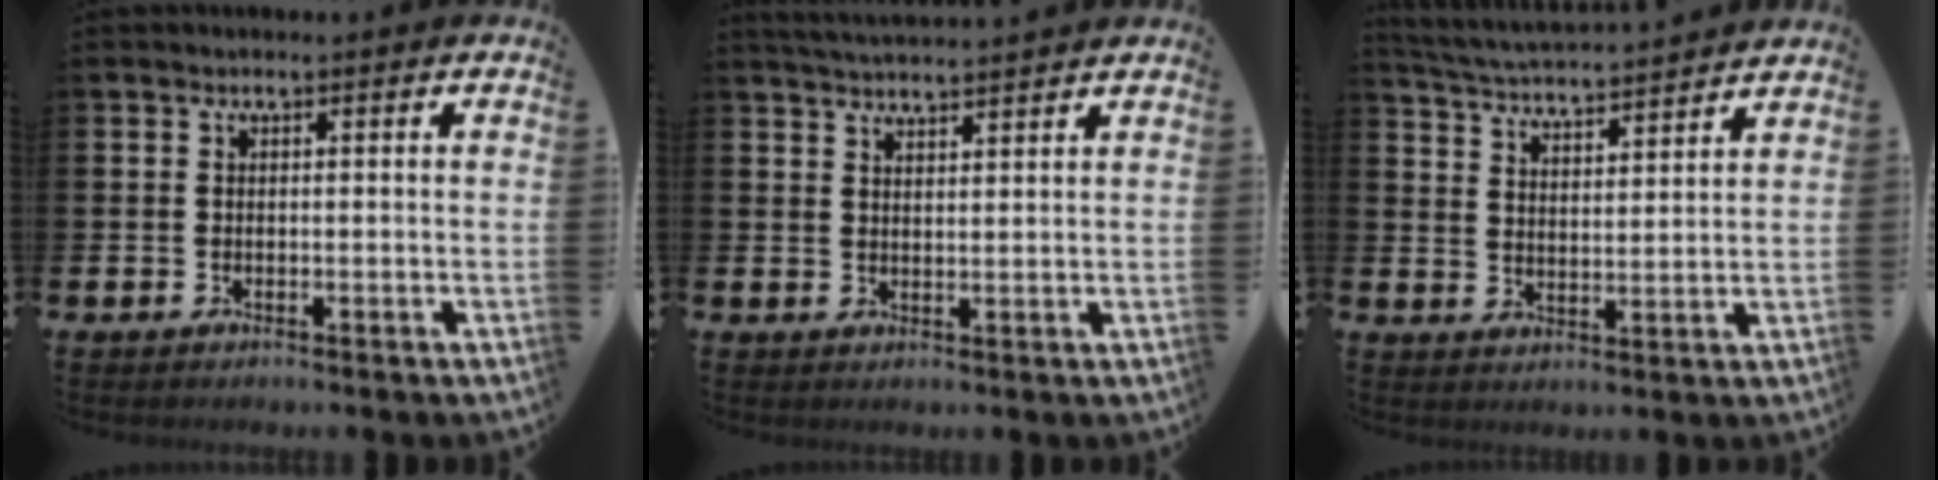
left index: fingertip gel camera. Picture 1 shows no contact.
{"total": 3.4, "force": [3.3, -0.2, 0.1], "torque": [-0.012, -0.017, 0.062]}
{"total": 4.6, "force": [4.6, 0.0, 0.6], "torque": [-0.037, -0.036, 0.079]}